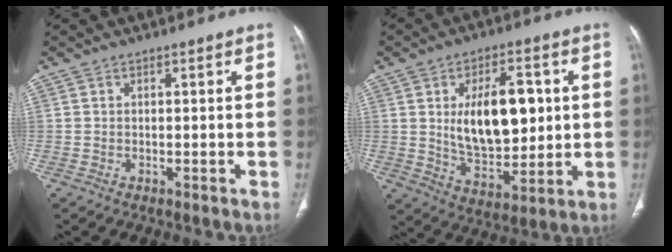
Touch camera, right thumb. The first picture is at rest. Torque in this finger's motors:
{"motor_torque": [0.44, 0.46, 0.61, 0.47, 0.15]}